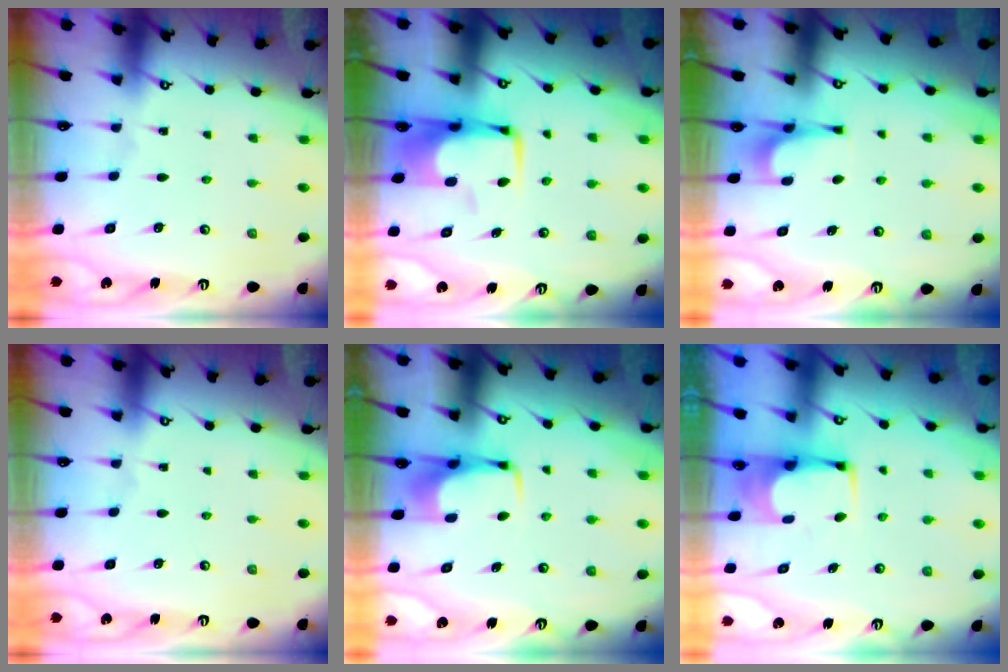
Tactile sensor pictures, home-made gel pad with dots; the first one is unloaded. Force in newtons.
{"total": 6.2, "press": 6.0, "slide": 1.2}
{"total": 4.1, "press": 4.1, "slide": 0.3}
{"total": 0.0}
{"total": 3.9, "press": 3.9, "slide": 0.3}
{"total": 2.2, "press": 2.2, "slide": 0.1}